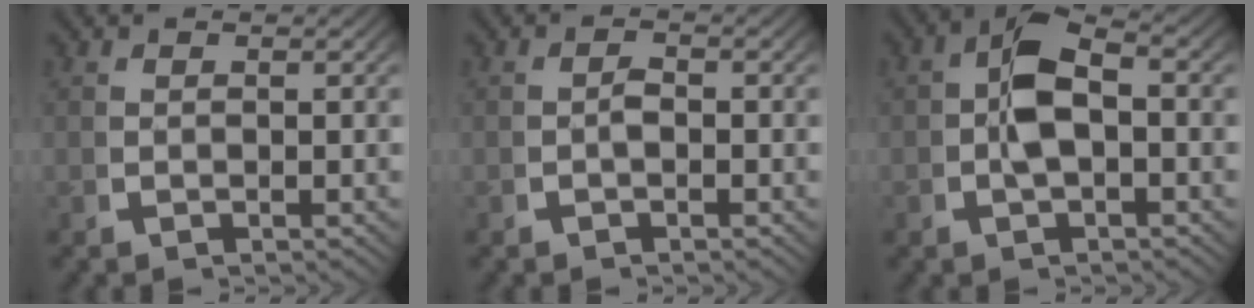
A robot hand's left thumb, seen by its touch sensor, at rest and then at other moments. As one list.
[{"total": 1.0, "force": [-0.6, 0.5, 0.7], "torque": [-0.010, -0.002, -0.012]}, {"total": 5.5, "force": [-0.4, 3.4, 4.4], "torque": [-0.090, -0.009, -0.007]}]